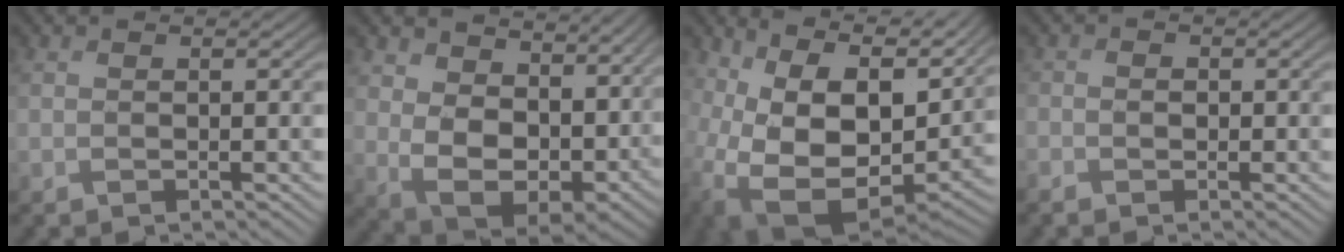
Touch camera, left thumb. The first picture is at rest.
{"total": 12.7, "force": [4.3, 8.4, 8.5], "torque": [-0.217, -0.011, 0.089]}
{"total": 15.9, "force": [3.4, 10.6, 11.4], "torque": [-0.238, -0.030, 0.083]}
{"total": 1.1, "force": [-0.8, 0.5, -0.6], "torque": [0.012, -0.001, -0.015]}